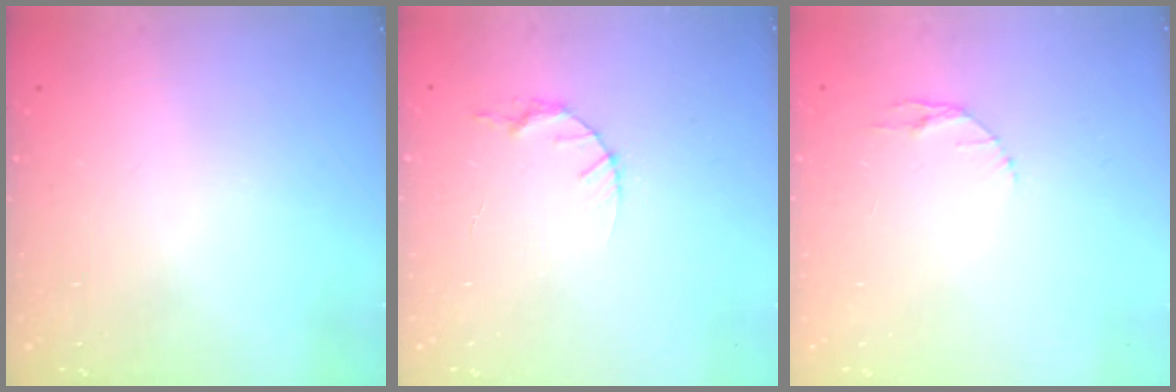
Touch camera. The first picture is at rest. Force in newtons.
{"total": 4.1, "press": 4.1, "slide": 0.5}
{"total": 2.9, "press": 2.9, "slide": 0.4}